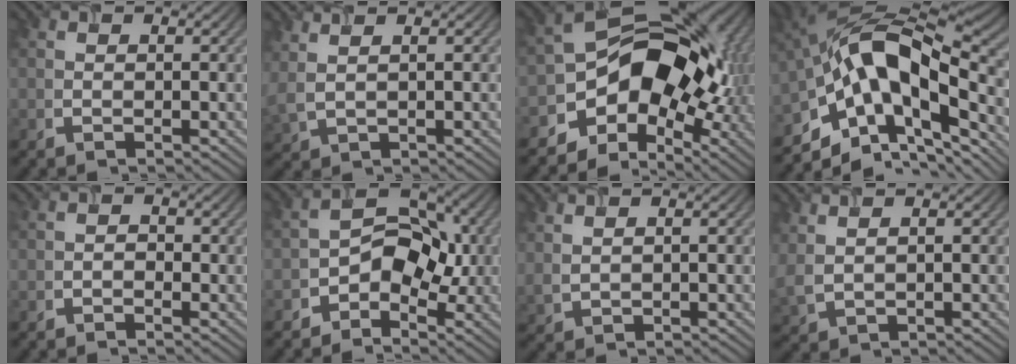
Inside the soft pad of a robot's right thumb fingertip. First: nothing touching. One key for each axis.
{"total": 3.4, "fx": 2.1, "fy": 0.9, "fz": 2.6, "tx": -0.069, "ty": 0.014, "tz": 0.031}
{"total": 12.7, "fx": -3.0, "fy": 9.1, "fz": 8.4, "tx": -0.111, "ty": -0.002, "tz": -0.072}
{"total": 16.4, "fx": -3.7, "fy": 8.8, "fz": 13.4, "tx": -0.236, "ty": 0.006, "tz": -0.069}
{"total": 0.7, "fx": -0.7, "fy": 0.0, "fz": -0.1, "tx": 0.002, "ty": 0.003, "tz": -0.017}
{"total": 5.6, "fx": -2.3, "fy": 3.7, "fz": 3.4, "tx": -0.039, "ty": 0.014, "tz": -0.056}
{"total": 1.9, "fx": 1.5, "fy": 0.3, "fz": 1.1, "tx": -0.031, "ty": 0.002, "tz": 0.033}
{"total": 3.0, "fx": 1.9, "fy": 0.9, "fz": 2.2, "tx": -0.066, "ty": 0.012, "tz": 0.035}